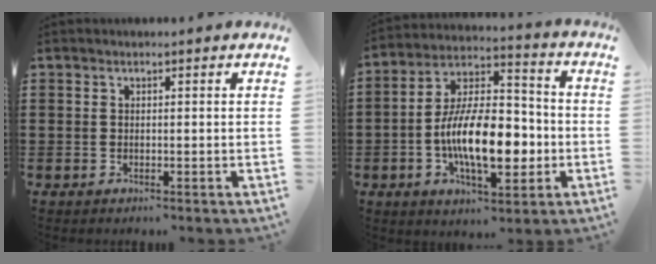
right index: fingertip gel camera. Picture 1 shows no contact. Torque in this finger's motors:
{"motor_torque": [2.14, 0.00, 1.05, 0.21]}